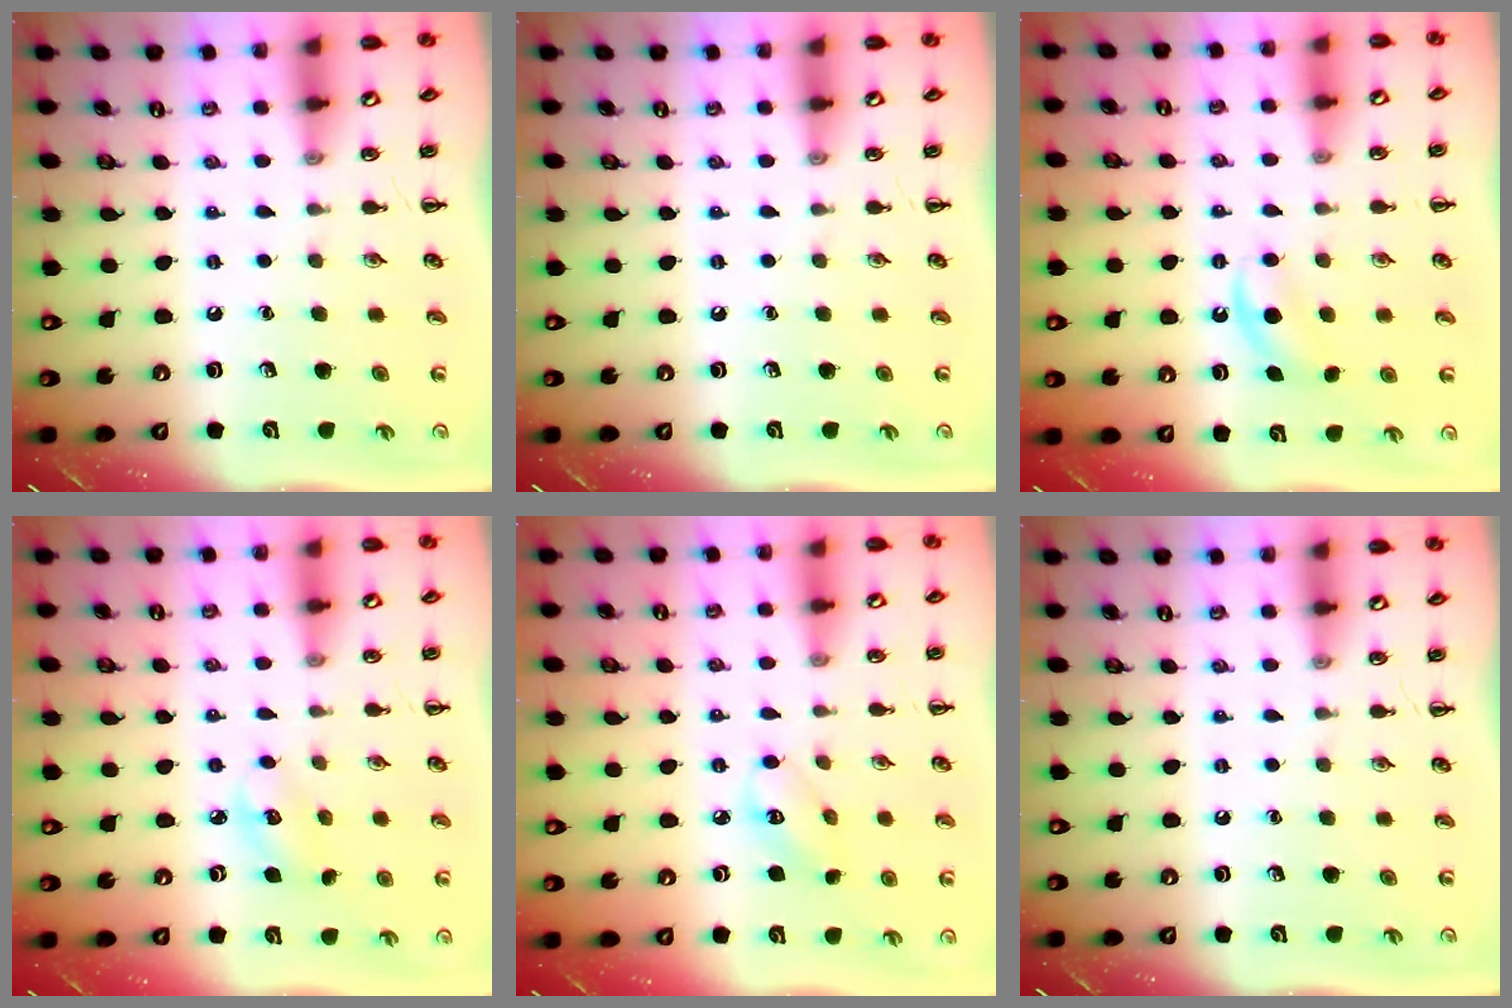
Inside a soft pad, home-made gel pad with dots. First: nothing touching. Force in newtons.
{"total": 0.0}
{"total": 5.0, "press": 4.7, "slide": 1.5}
{"total": 3.9, "press": 3.8, "slide": 0.8}
{"total": 3.8, "press": 3.8, "slide": 0.4}
{"total": 0.0}